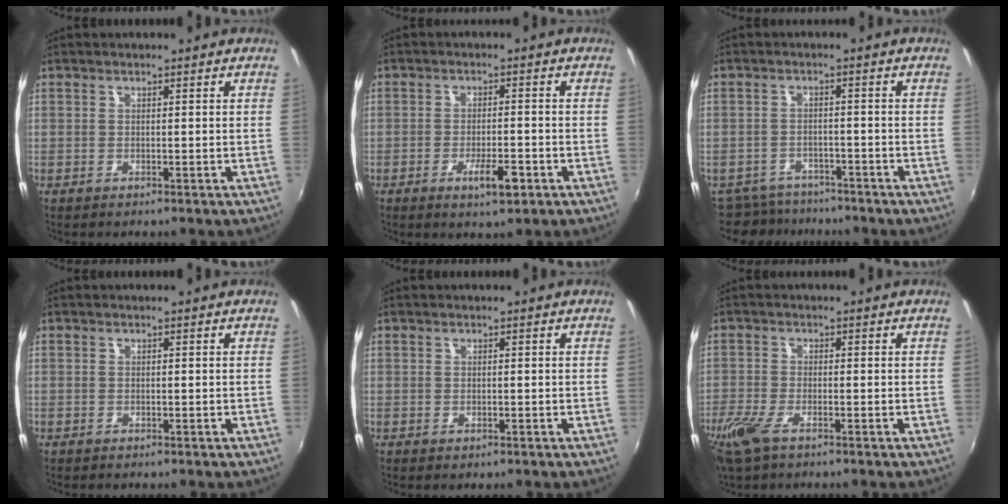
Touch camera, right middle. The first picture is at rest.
{"total": 4.7, "force": [-2.4, 1.2, 3.9], "torque": [-0.077, -0.006, -0.035]}
{"total": 7.8, "force": [-7.0, 3.2, 1.1], "torque": [-0.038, 0.001, -0.106]}
{"total": 0.6, "force": [-0.4, 0.4, 0.0], "torque": [-0.002, 0.000, -0.009]}
{"total": 0.0}
{"total": 6.9, "force": [-4.5, 2.4, 4.7], "torque": [-0.122, -0.020, -0.090]}